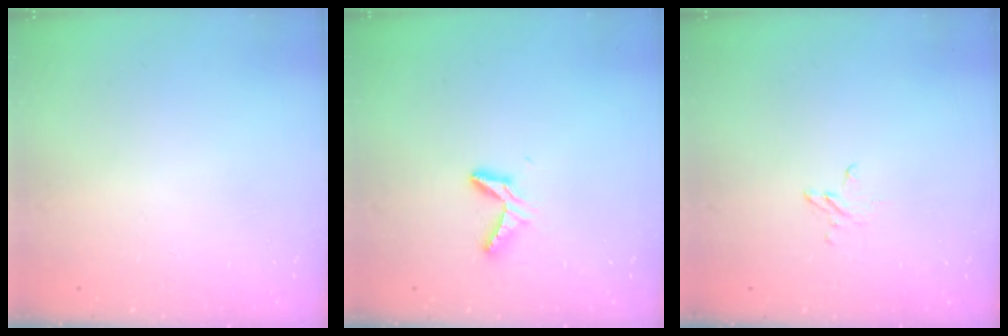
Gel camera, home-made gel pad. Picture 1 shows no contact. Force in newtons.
{"total": 5.1, "press": 5.1, "slide": 0.4}
{"total": 2.7, "press": 2.7, "slide": 0.2}